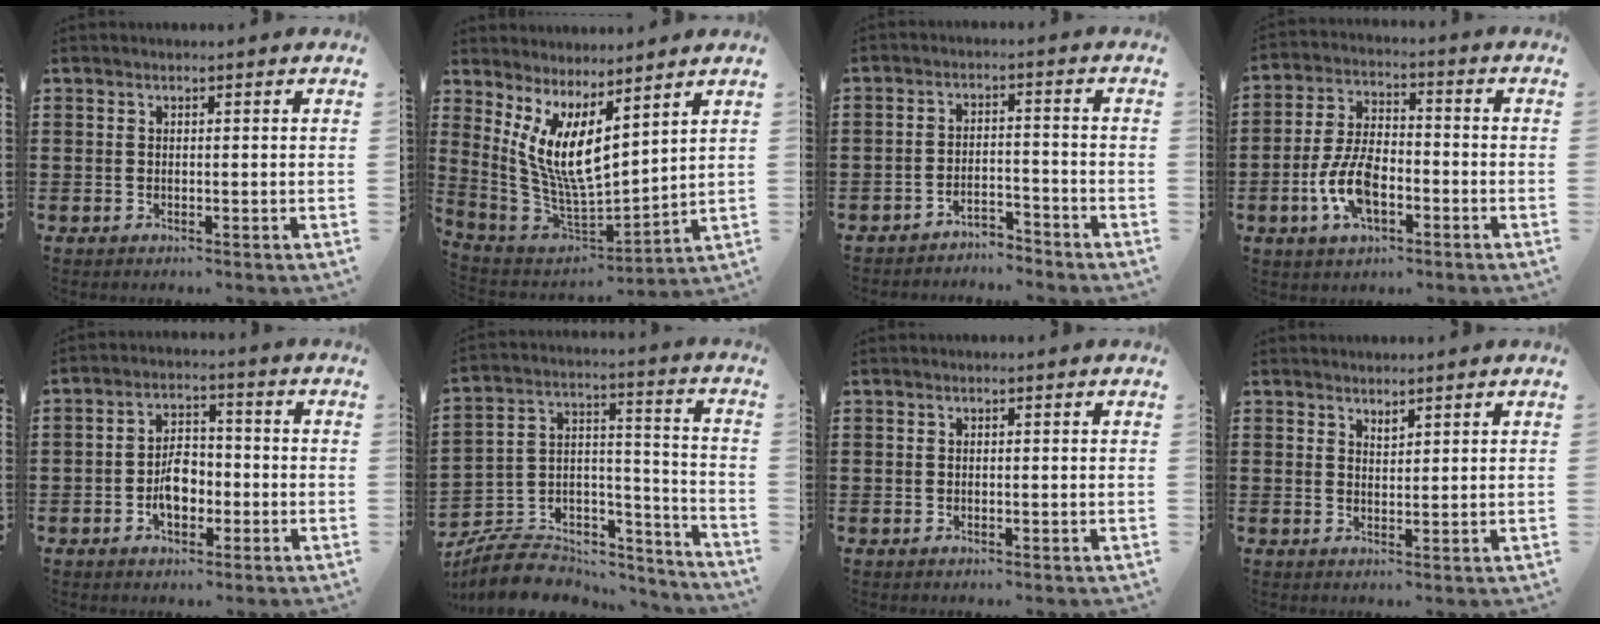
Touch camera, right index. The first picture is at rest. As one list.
[{"total": 8.9, "force": [3.4, 2.8, 7.7], "torque": [-0.181, -0.042, 0.062]}, {"total": 3.7, "force": [-3.7, 0.2, 0.2], "torque": [-0.010, 0.004, -0.077]}, {"total": 8.6, "force": [-2.9, 4.3, 6.9], "torque": [-0.161, -0.001, -0.058]}, {"total": 5.4, "force": [-1.6, 3.3, 4.0], "torque": [-0.068, 0.006, -0.033]}, {"total": 7.8, "force": [-6.6, 3.7, 1.8], "torque": [-0.044, 0.005, -0.127]}, {"total": 0.0}, {"total": 1.4, "force": [1.3, 0.4, 0.2], "torque": [-0.005, 0.002, 0.025]}]